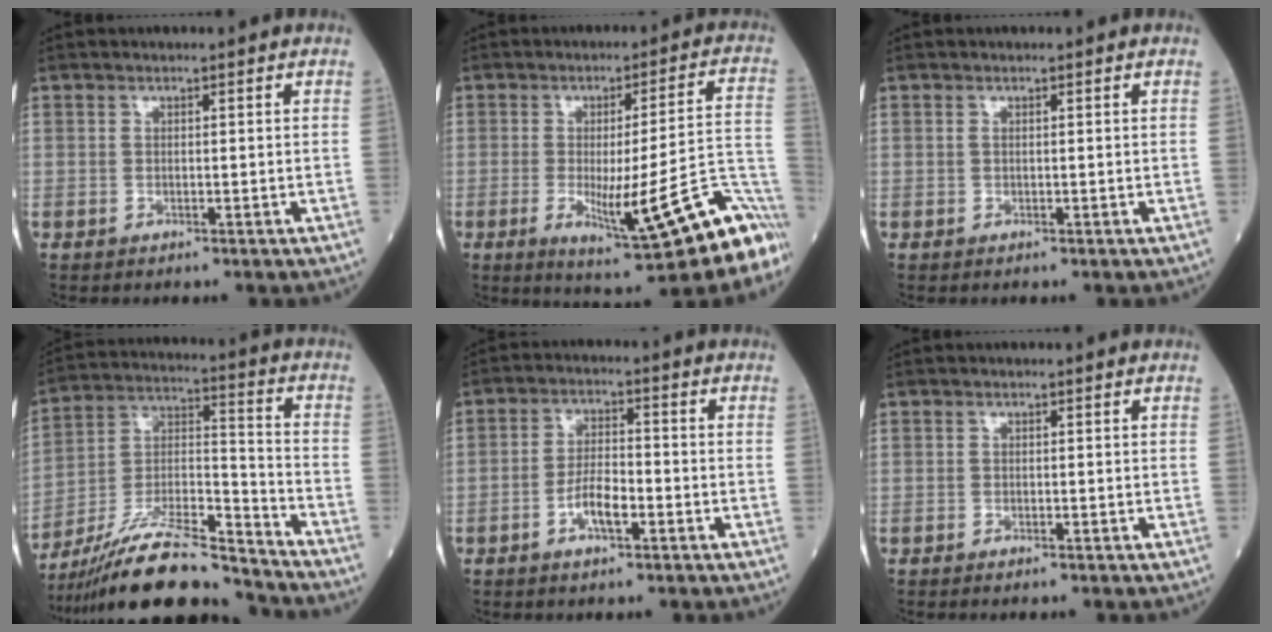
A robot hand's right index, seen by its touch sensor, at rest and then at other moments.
{"total": 16.8, "force": [-8.1, 1.0, 14.8], "torque": [-0.126, -0.002, -0.106]}
{"total": 0.0}
{"total": 18.7, "force": [-16.9, 1.8, 7.9], "torque": [-0.161, 0.008, -0.305]}
{"total": 5.1, "force": [-2.1, 1.6, 4.4], "torque": [-0.087, 0.007, -0.039]}
{"total": 0.7, "force": [-0.6, 0.1, 0.4], "torque": [-0.009, -0.002, -0.009]}